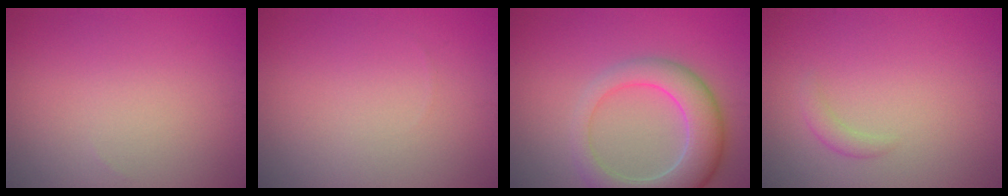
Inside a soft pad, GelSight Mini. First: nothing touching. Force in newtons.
{"total": 0.0}
{"total": 6.3, "press": 6.3, "slide": 0.6}
{"total": 1.1, "press": 1.1, "slide": 0.0}